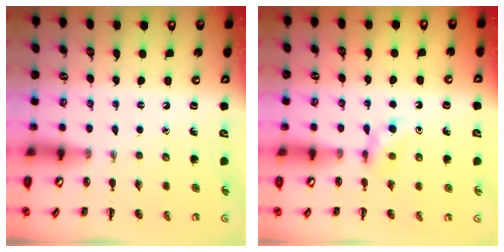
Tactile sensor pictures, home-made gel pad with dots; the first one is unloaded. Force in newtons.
{"total": 3.3, "press": 3.1, "slide": 1.1}